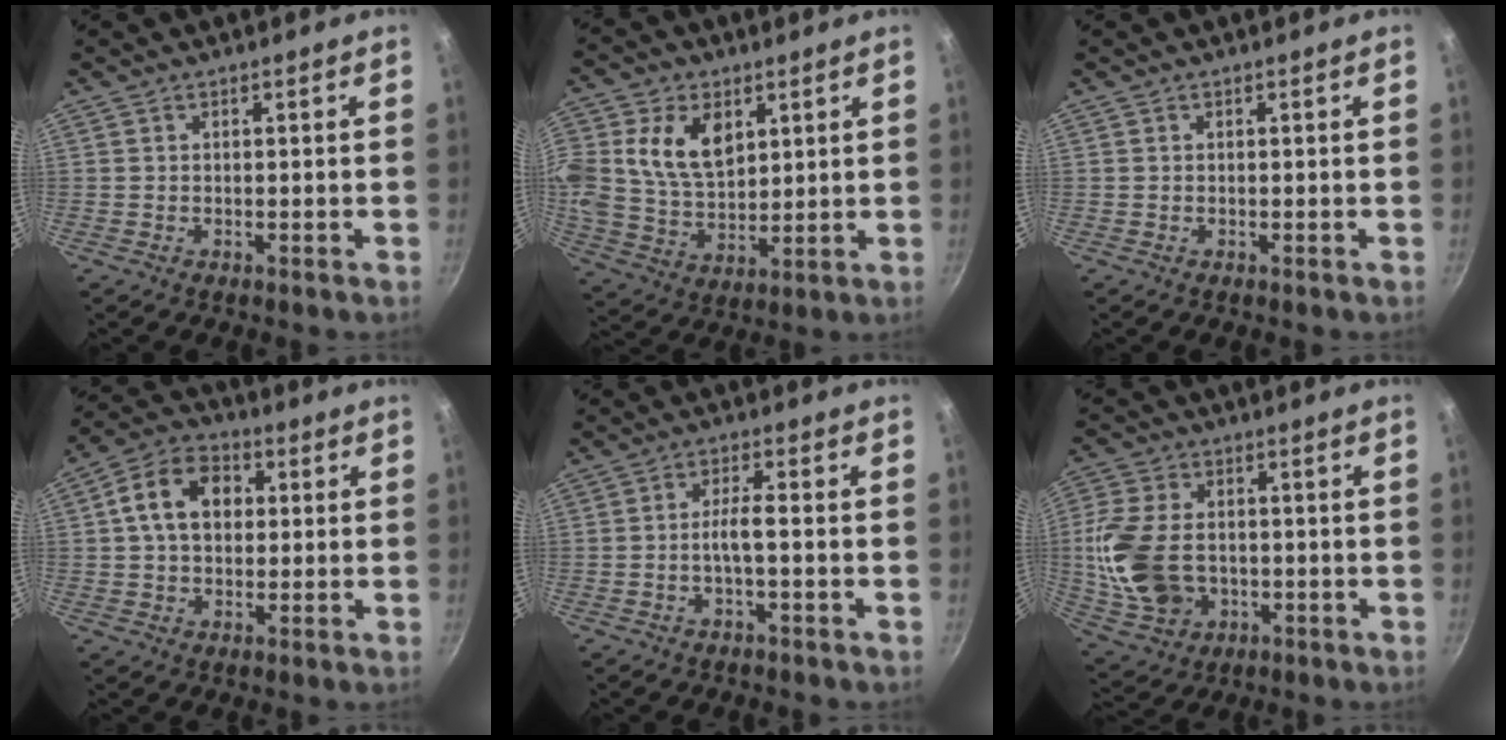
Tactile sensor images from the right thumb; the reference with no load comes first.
{"total": 14.1, "force": [4.3, 9.7, 9.2], "torque": [-0.158, -0.016, 0.083]}
{"total": 0.0}
{"total": 11.8, "force": [1.9, 8.6, 7.8], "torque": [-0.106, 0.022, 0.015]}
{"total": 4.1, "force": [-1.3, 0.8, 3.8], "torque": [-0.082, 0.021, -0.028]}
{"total": 15.5, "force": [-1.2, 11.1, 10.7], "torque": [-0.211, 0.010, -0.014]}